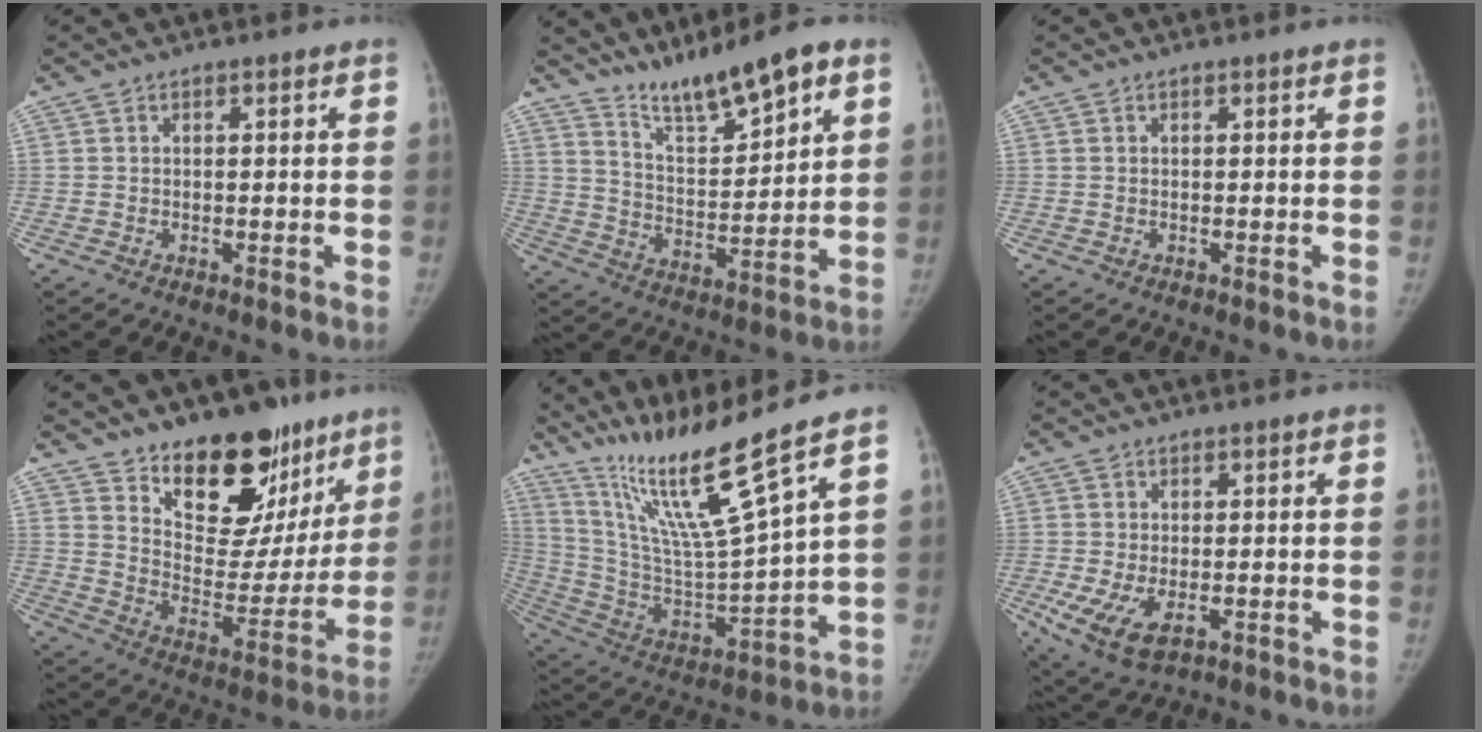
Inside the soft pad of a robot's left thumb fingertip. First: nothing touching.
{"total": 12.1, "force": [8.6, 2.6, 8.1], "torque": [-0.122, -0.051, 0.159]}
{"total": 0.0}
{"total": 21.7, "force": [14.9, 11.7, 10.7], "torque": [-0.087, -0.097, 0.229]}
{"total": 17.7, "force": [13.4, -1.0, 11.5], "torque": [-0.197, -0.084, 0.262]}
{"total": 7.8, "force": [-2.0, 4.4, 6.1], "torque": [-0.121, -0.017, -0.023]}